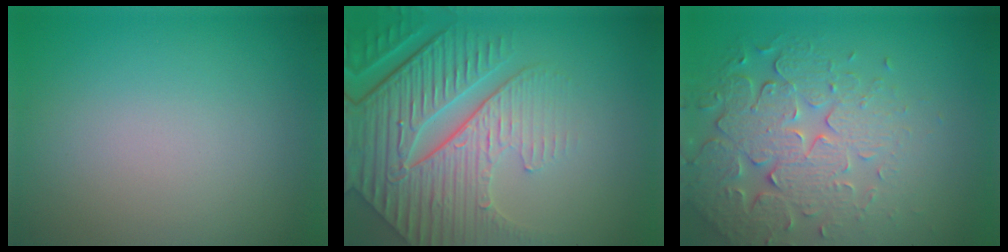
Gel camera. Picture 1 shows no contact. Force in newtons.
{"total": 9.1, "press": 6.2, "slide": 6.6}
{"total": 6.7, "press": 5.1, "slide": 4.4}